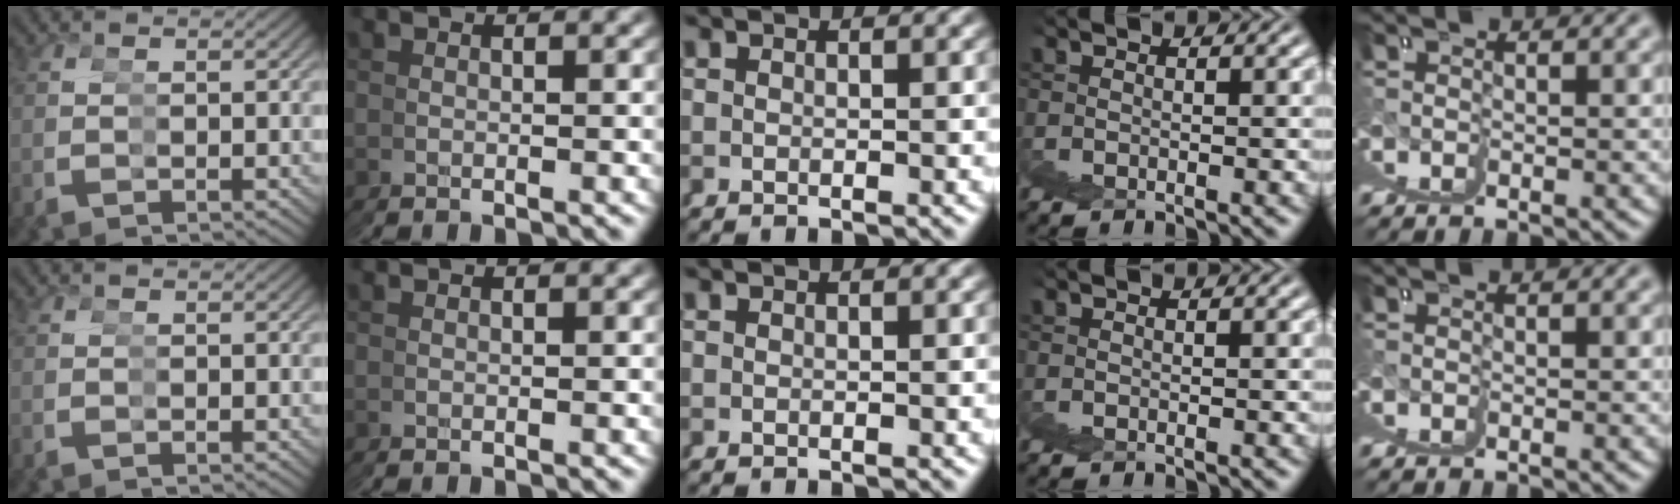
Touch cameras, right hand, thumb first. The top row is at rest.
{}